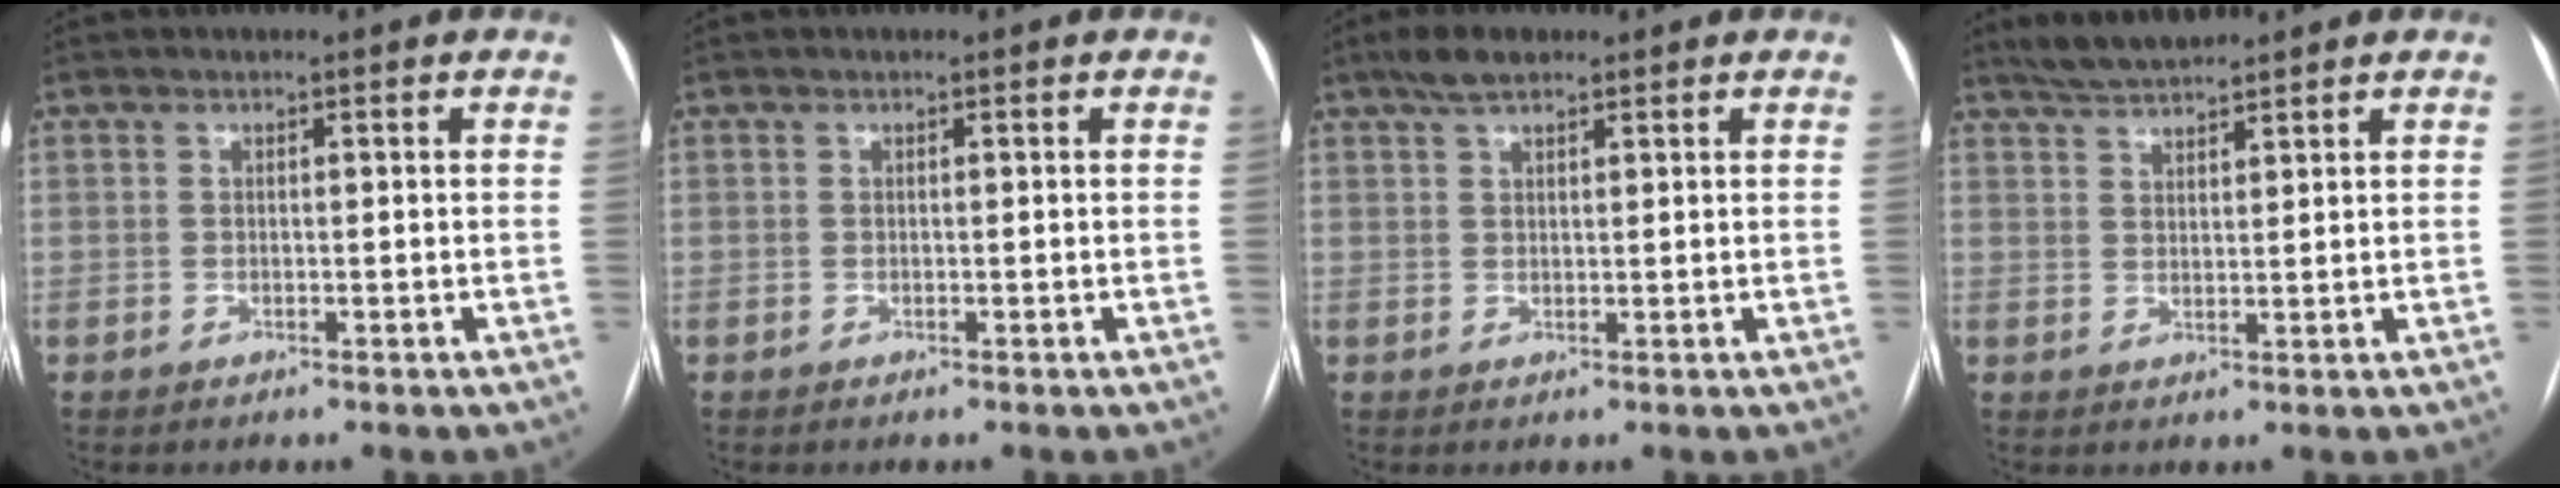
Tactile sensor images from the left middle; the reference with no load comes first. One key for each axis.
{"total": 0.0}
{"total": 3.7, "fx": 2.8, "fy": 1.2, "fz": 2.2, "tx": -0.052, "ty": 0.011, "tz": 0.053}
{"total": 4.7, "fx": 4.4, "fy": 0.1, "fz": 1.6, "tx": -0.039, "ty": 0.013, "tz": 0.088}